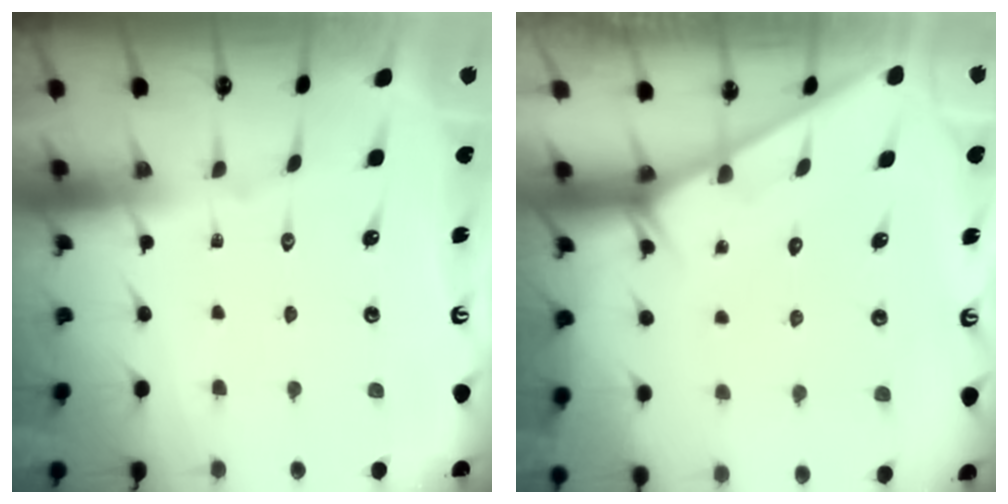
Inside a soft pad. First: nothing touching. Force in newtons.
{"total": 2.2, "press": 2.2, "slide": 0.2}